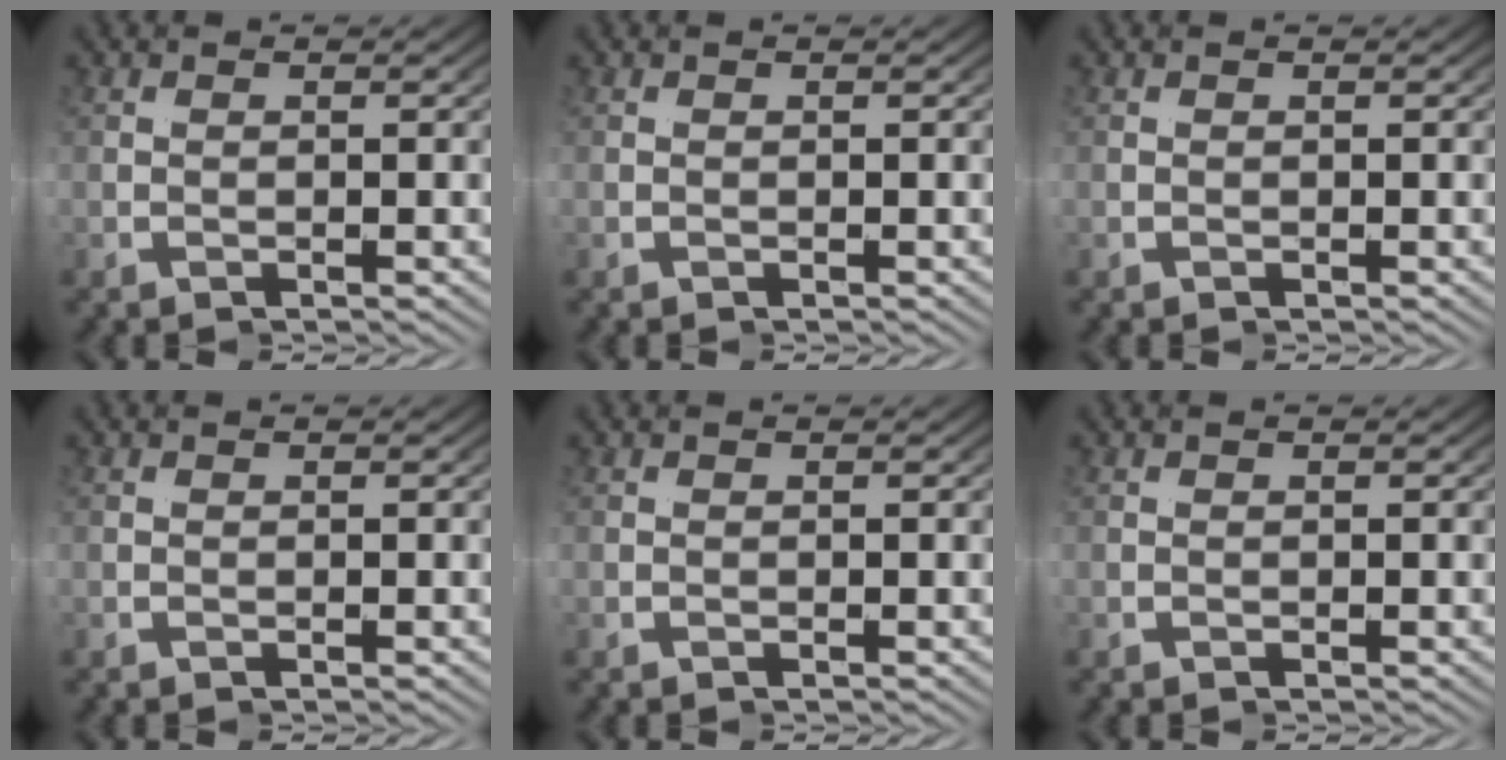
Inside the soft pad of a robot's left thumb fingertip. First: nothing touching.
{"total": 0.0}
{"total": 0.0}
{"total": 0.0}
{"total": 0.0}
{"total": 0.0}